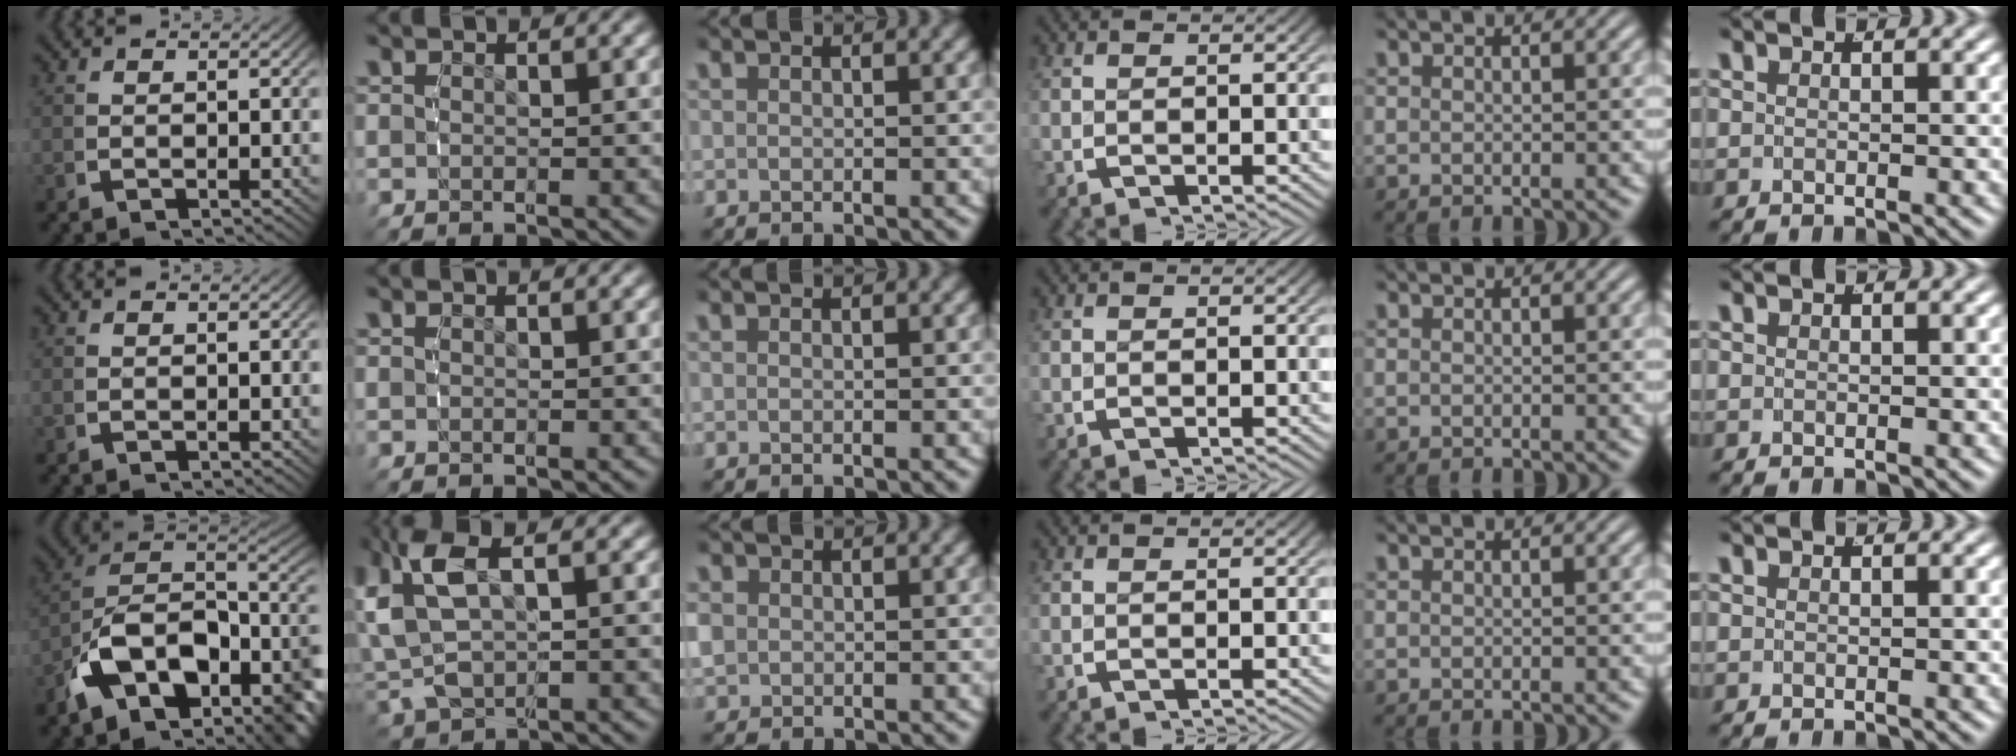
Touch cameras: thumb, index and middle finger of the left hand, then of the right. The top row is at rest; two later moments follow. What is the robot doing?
{"motion": "grasp_and_lifting", "object": "ethernet cable"}